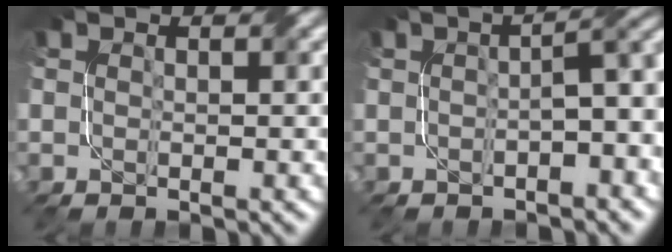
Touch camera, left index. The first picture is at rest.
{"total": 4.8, "force": [-0.5, 1.4, 4.6], "torque": [-0.051, 0.014, -0.006]}